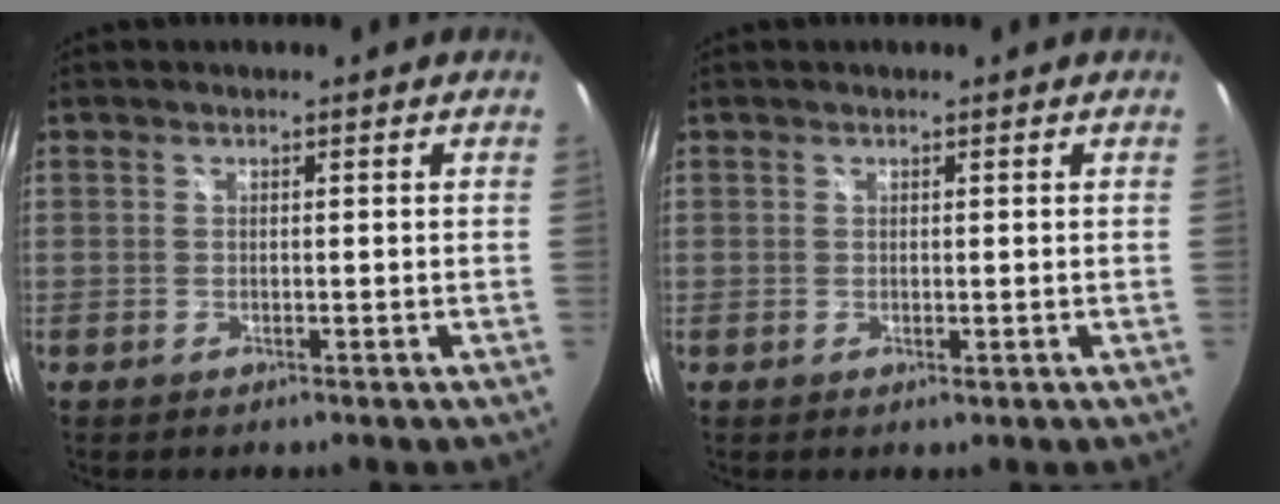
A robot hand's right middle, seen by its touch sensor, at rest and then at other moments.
{"total": 0.0}